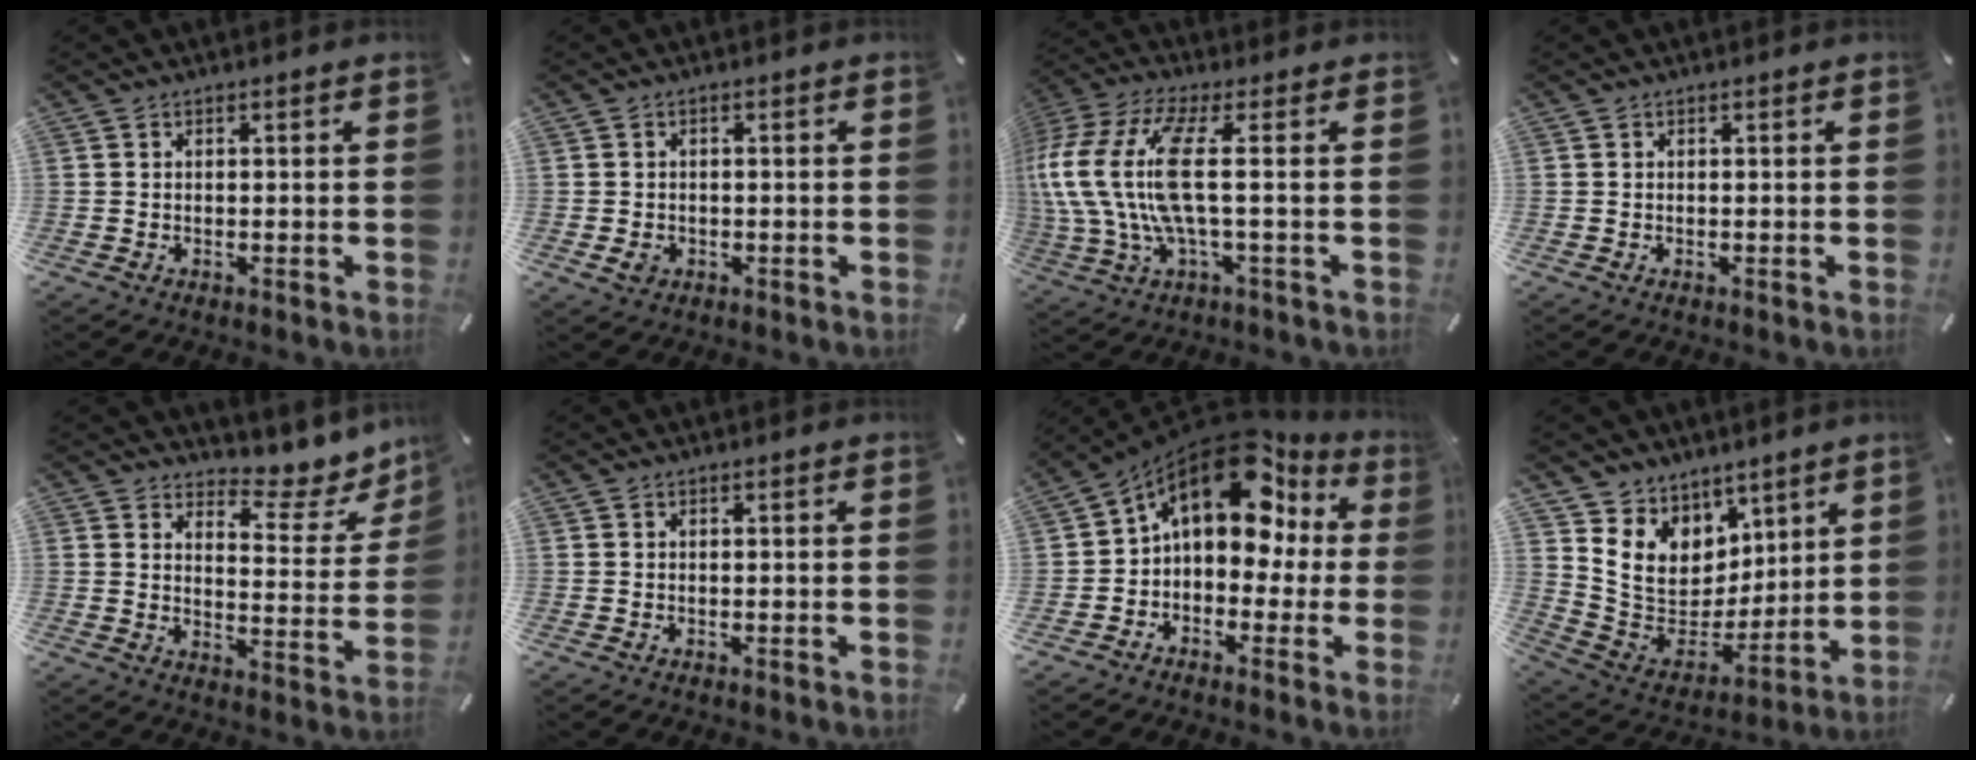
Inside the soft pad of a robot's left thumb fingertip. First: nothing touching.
{"total": 2.4, "force": [-0.6, 2.0, 1.2], "torque": [-0.027, 0.000, -0.013]}
{"total": 16.6, "force": [0.7, 5.1, 15.8], "torque": [-0.359, -0.024, 0.000]}
{"total": 0.0}
{"total": 9.0, "force": [7.4, 4.2, 3.0], "torque": [-0.024, -0.082, 0.122]}
{"total": 0.0}
{"total": 15.8, "force": [7.2, 9.7, 10.3], "torque": [-0.160, -0.043, 0.123]}
{"total": 12.1, "force": [5.6, 10.3, 3.0], "torque": [-0.069, -0.056, 0.121]}